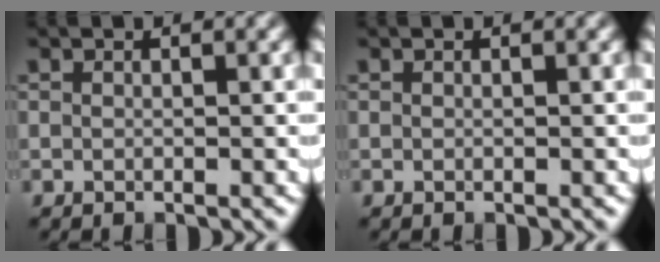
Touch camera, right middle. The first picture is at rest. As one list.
[{"total": 0.0}]